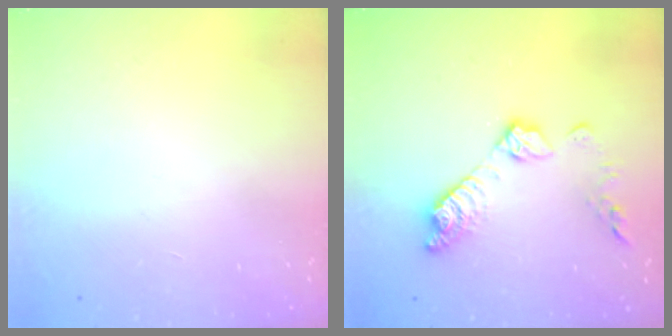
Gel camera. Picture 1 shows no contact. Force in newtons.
{"total": 12.1, "press": 12.0, "slide": 0.6}